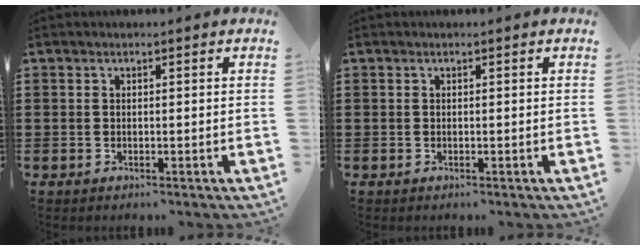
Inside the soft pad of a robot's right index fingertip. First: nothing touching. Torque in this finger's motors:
{"motor_torque": [1.34, 0.79, 0.00, 0.00]}